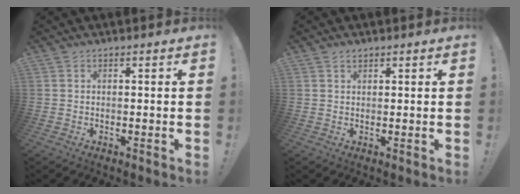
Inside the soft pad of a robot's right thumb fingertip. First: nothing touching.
{"total": 1.2, "force": [1.0, 0.5, 0.4], "torque": [-0.003, -0.006, 0.019]}